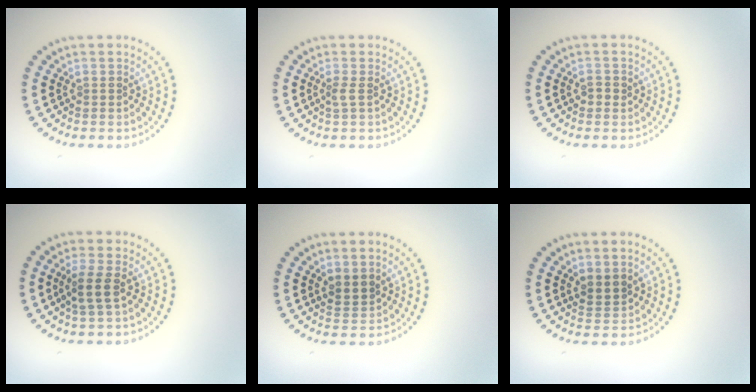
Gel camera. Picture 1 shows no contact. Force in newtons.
{"total": 0.9, "press": 0.7, "slide": 0.7}
{"total": 1.0, "press": 1.0, "slide": 0.3}
{"total": 2.3, "press": 2.1, "slide": 0.9}
{"total": 1.7, "press": 1.5, "slide": 0.9}
{"total": 1.7, "press": 1.5, "slide": 0.9}